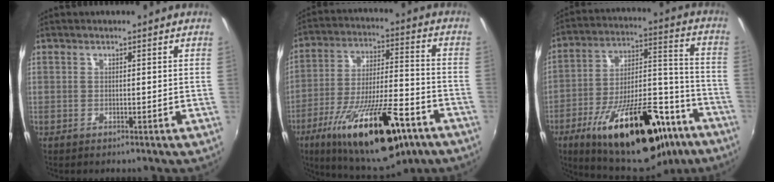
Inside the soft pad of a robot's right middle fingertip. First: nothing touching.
{"total": 24.3, "force": [-13.6, 7.2, 18.8], "torque": [-0.334, -0.042, -0.210]}
{"total": 28.7, "force": [-17.2, 11.1, 20.1], "torque": [-0.321, 0.007, -0.247]}